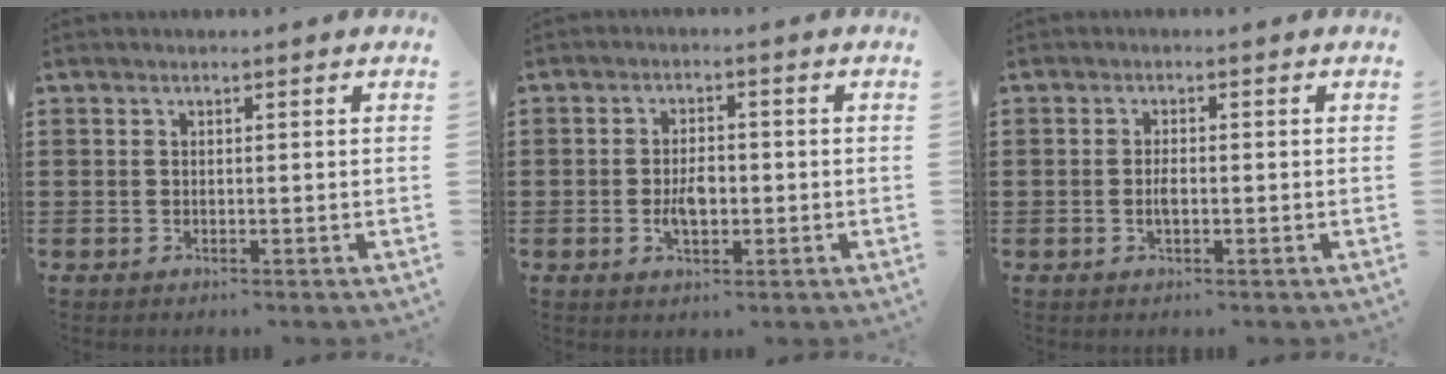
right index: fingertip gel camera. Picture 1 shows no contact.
{"total": 3.9, "force": [-0.7, 2.1, 3.2], "torque": [-0.059, 0.000, -0.015]}
{"total": 1.8, "force": [-0.3, 0.7, 1.6], "torque": [-0.031, 0.001, -0.006]}